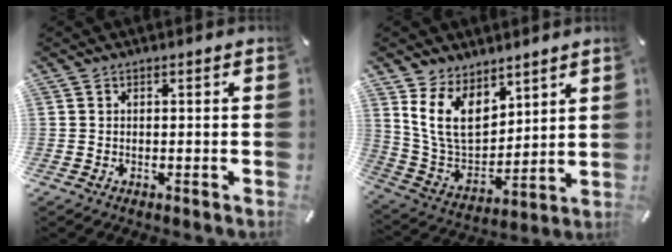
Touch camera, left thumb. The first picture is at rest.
{"total": 13.1, "force": [7.1, 8.8, 6.7], "torque": [-0.161, -0.038, 0.140]}